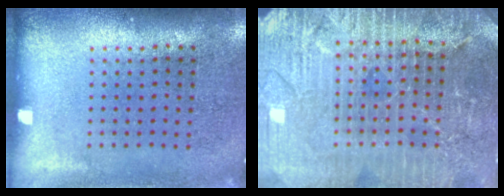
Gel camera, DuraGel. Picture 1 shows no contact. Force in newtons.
{"total": 4.5, "press": 4.2, "slide": 1.5}